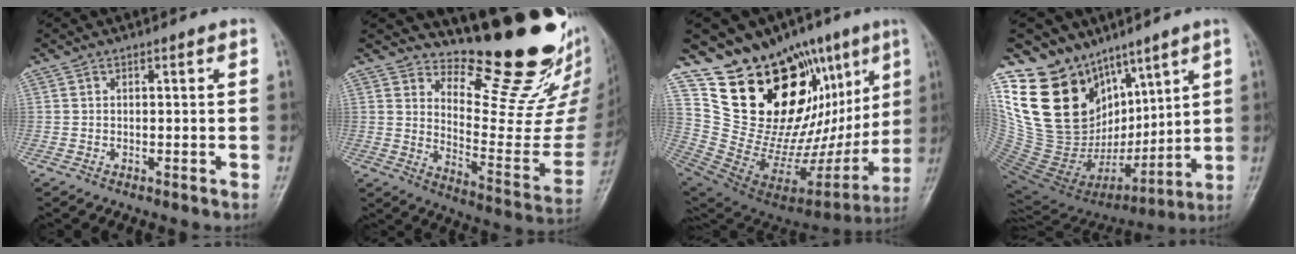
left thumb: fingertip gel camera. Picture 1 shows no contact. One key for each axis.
{"total": 19.8, "fx": 17.0, "fy": 5.3, "fz": 8.8, "tx": -0.072, "ty": -0.160, "tz": 0.236}
{"total": 27.0, "fx": 13.8, "fy": 12.4, "fz": 19.6, "tx": -0.234, "ty": -0.061, "tz": 0.251}
{"total": 24.2, "fx": 11.3, "fy": 16.3, "fz": 13.8, "tx": -0.219, "ty": -0.042, "tz": 0.237}